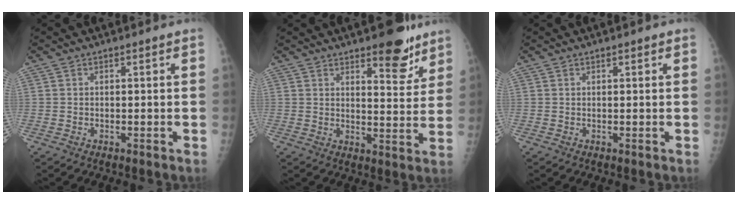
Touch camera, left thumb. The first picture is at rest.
{"total": 9.3, "force": [6.4, 3.5, 5.8], "torque": [-0.048, -0.041, 0.089]}
{"total": 0.8, "force": [0.3, 0.3, 0.6], "torque": [-0.005, 0.001, 0.003]}